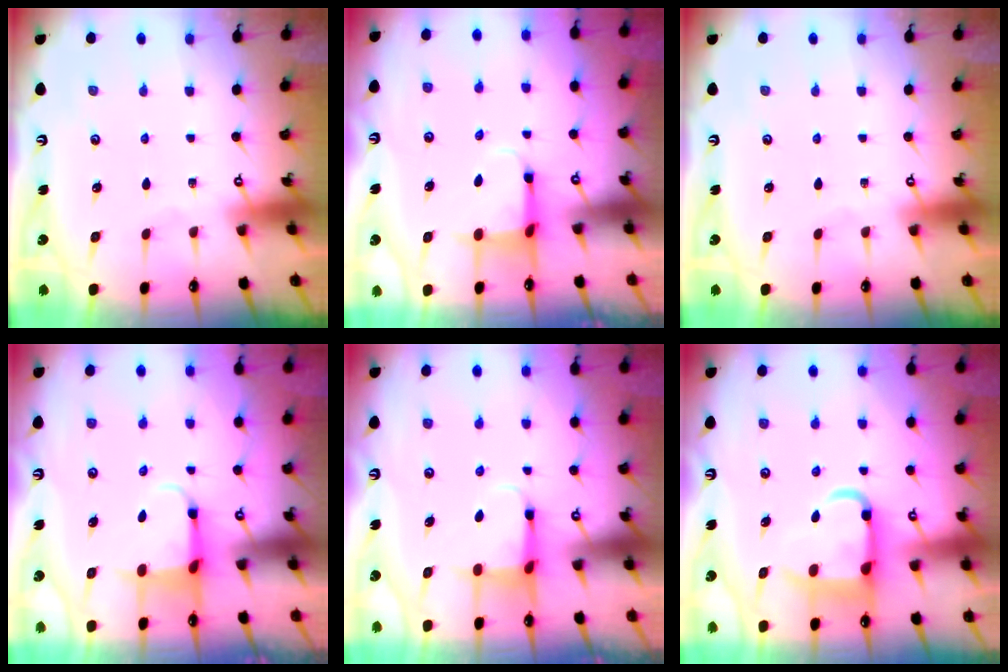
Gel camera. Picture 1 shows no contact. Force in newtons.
{"total": 3.9, "press": 3.7, "slide": 1.4}
{"total": 0.0}
{"total": 3.9, "press": 3.7, "slide": 1.2}
{"total": 3.9, "press": 3.8, "slide": 0.6}
{"total": 10.5, "press": 10.4, "slide": 1.5}